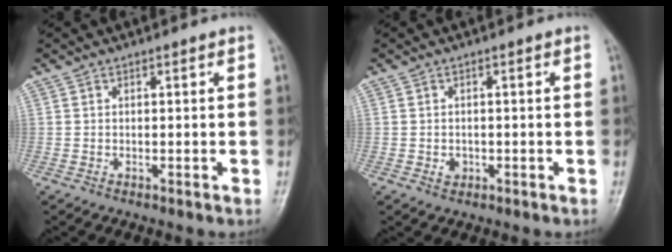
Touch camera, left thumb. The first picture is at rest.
{"total": 1.7, "force": [-0.6, 1.4, 0.8], "torque": [-0.007, 0.005, -0.006]}